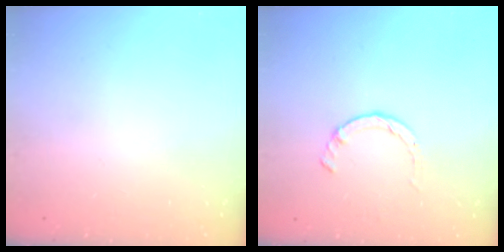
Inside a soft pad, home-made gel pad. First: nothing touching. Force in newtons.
{"total": 1.4, "press": 1.4, "slide": 0.3}